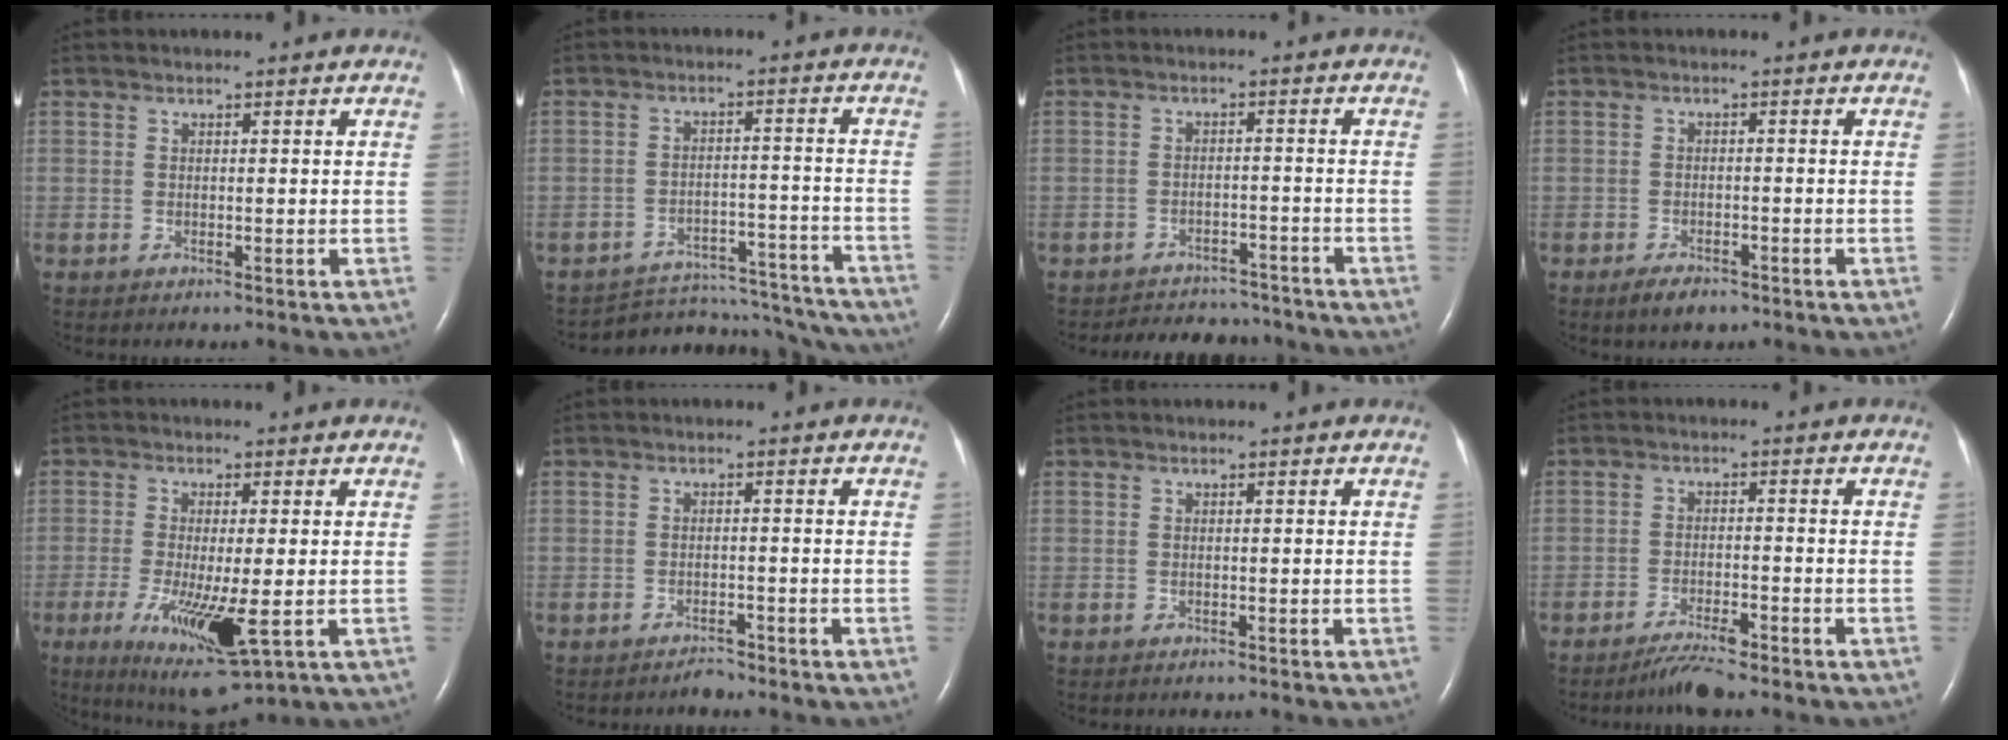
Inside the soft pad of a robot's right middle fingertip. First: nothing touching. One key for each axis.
{"total": 16.1, "fx": -15.7, "fy": 3.4, "fz": 1.4, "tx": -0.011, "ty": 0.029, "tz": -0.198}
{"total": 9.3, "fx": -8.7, "fy": 2.9, "fz": 1.3, "tx": -0.020, "ty": 0.008, "tz": -0.110}
{"total": 3.2, "fx": -2.3, "fy": 1.3, "fz": 1.8, "tx": -0.038, "ty": -0.003, "tz": -0.033}
{"total": 11.9, "fx": -4.0, "fy": 2.2, "fz": 11.0, "tx": -0.203, "ty": -0.038, "tz": -0.055}
{"total": 1.5, "fx": -1.5, "fy": 0.3, "fz": 0.1, "tx": -0.004, "ty": -0.003, "tz": -0.022}
{"total": 0.6, "fx": -0.5, "fy": 0.1, "fz": 0.2, "tx": -0.006, "ty": -0.001, "tz": -0.007}
{"total": 3.9, "fx": -3.4, "fy": 0.0, "fz": 2.0, "tx": -0.043, "ty": -0.012, "tz": -0.063}